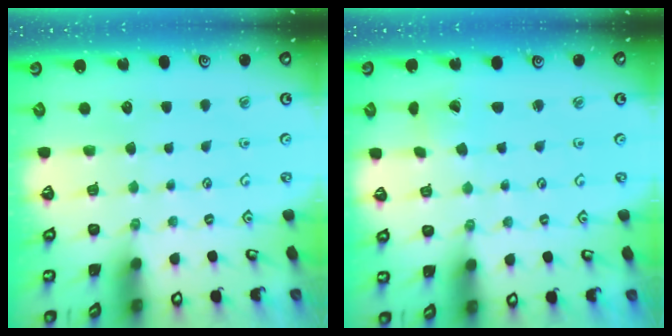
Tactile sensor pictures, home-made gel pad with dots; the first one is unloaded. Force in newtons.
{"total": 0.0}